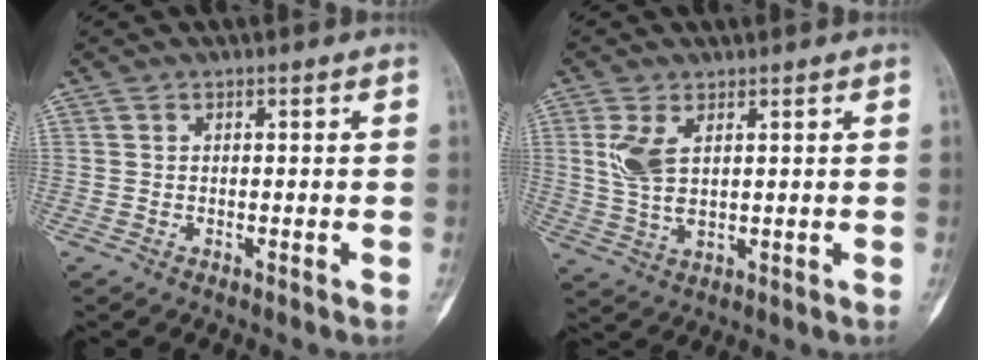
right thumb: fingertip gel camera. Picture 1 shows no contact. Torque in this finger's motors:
{"motor_torque": [0.27, 0.32, 0.02, 0.02, 0.08]}